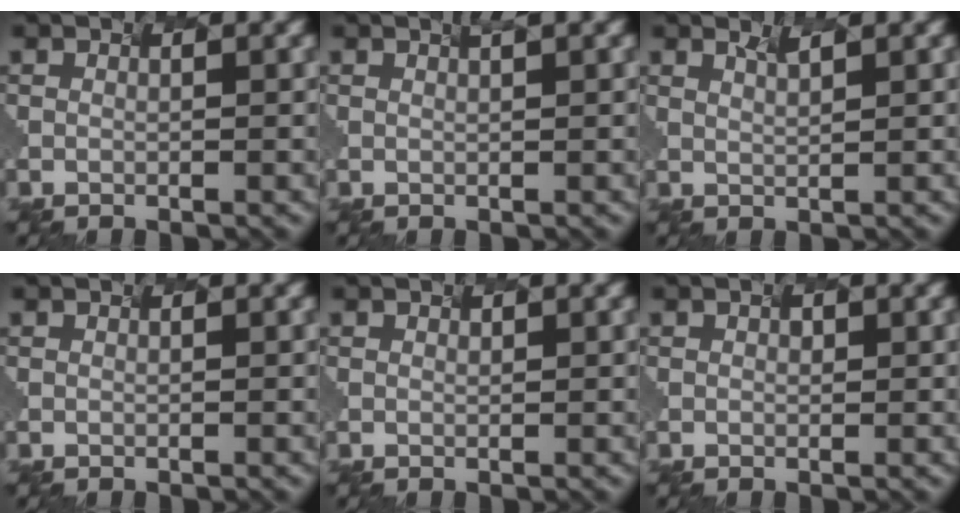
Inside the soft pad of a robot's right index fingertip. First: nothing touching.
{"total": 0.8, "force": [0.3, -0.7, -0.2], "torque": [-0.008, -0.002, 0.028]}
{"total": 0.7, "force": [0.0, -0.7, -0.1], "torque": [-0.015, -0.007, 0.035]}
{"total": 0.0}
{"total": 0.7, "force": [-0.1, -0.5, -0.5], "torque": [-0.001, -0.003, 0.014]}
{"total": 1.0, "force": [-0.6, -0.6, -0.5], "torque": [0.002, -0.004, 0.015]}